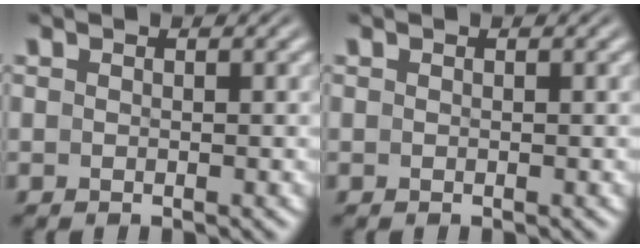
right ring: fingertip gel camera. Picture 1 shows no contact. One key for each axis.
{"total": 0.0}